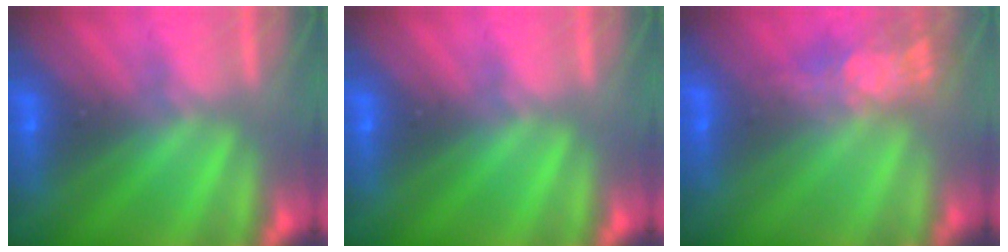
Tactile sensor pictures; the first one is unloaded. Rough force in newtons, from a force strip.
{"total": 0.0}
{"total": 7.5}